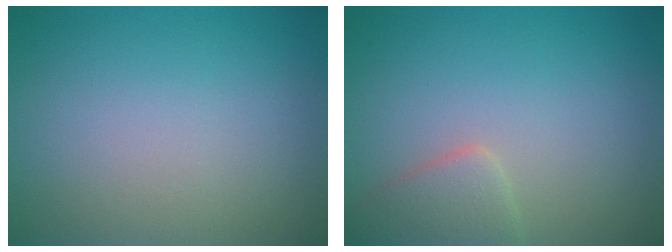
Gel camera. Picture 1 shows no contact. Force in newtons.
{"total": 2.4, "press": 2.4, "slide": 0.1}